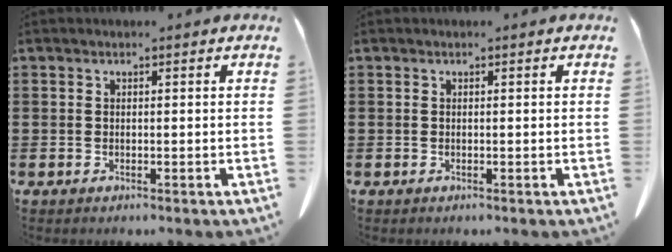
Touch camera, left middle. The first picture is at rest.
{"total": 0.0}